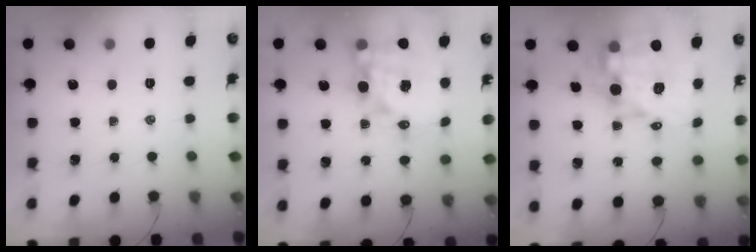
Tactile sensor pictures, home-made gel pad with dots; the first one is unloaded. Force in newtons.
{"total": 14.9, "press": 14.5, "slide": 3.4}
{"total": 14.1, "press": 13.6, "slide": 3.5}